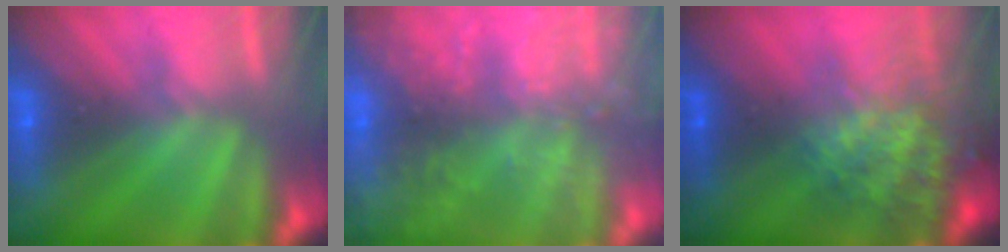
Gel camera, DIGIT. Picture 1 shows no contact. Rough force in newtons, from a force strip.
{"total": 5.8}
{"total": 7.3}